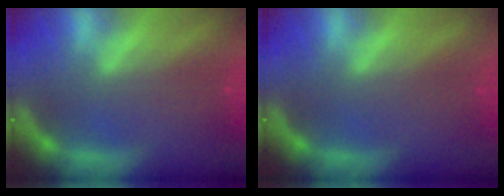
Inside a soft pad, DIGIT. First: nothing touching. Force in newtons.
{"total": 0.0}